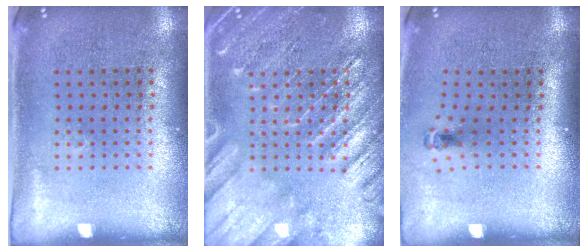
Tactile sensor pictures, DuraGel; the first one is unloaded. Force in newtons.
{"total": 4.4, "press": 4.3, "slide": 0.6}
{"total": 0.6, "press": 0.4, "slide": 0.5}